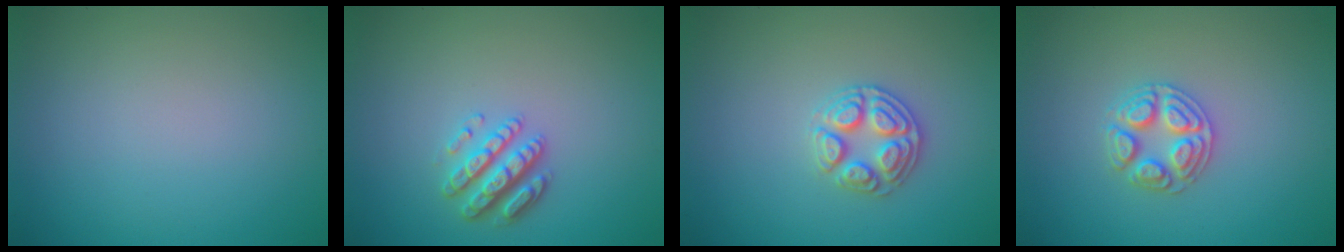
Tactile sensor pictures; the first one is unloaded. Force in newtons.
{"total": 2.9, "press": 2.8, "slide": 1.1}
{"total": 2.9, "press": 2.9, "slide": 0.1}
{"total": 2.5, "press": 2.5, "slide": 0.4}